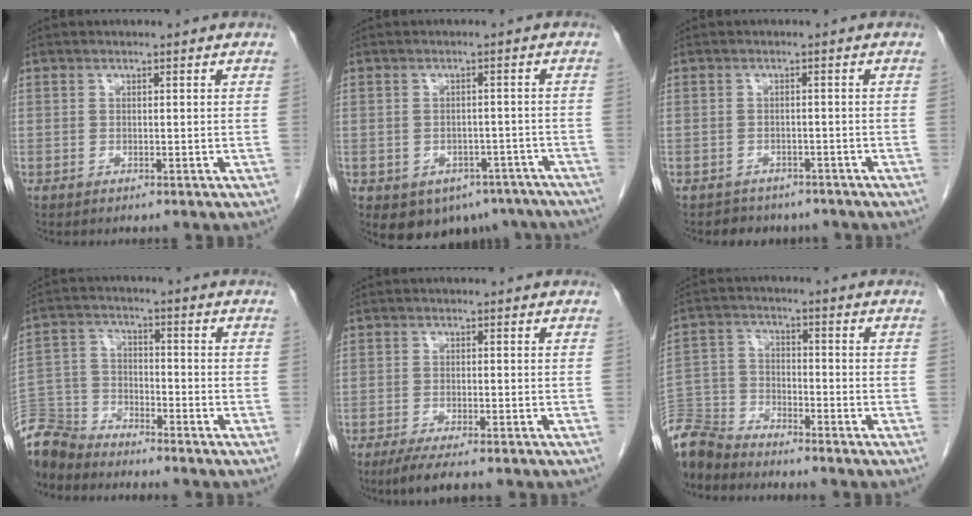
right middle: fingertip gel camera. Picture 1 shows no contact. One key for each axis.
{"total": 11.2, "fx": -7.4, "fy": 7.4, "fz": 4.1, "tx": -0.054, "ty": 0.008, "tz": -0.082}
{"total": 4.6, "fx": -3.8, "fy": 2.5, "fz": 0.2, "tx": -0.009, "ty": 0.010, "tz": -0.045}
{"total": 8.1, "fx": -7.9, "fy": 1.7, "fz": 0.4, "tx": -0.019, "ty": -0.002, "tz": -0.161}
{"total": 4.9, "fx": -3.8, "fy": 0.4, "fz": 3.1, "tx": -0.053, "ty": -0.013, "tz": -0.059}
{"total": 8.2, "fx": -8.0, "fy": 1.3, "fz": 0.9, "tx": -0.026, "ty": -0.005, "tz": -0.162}